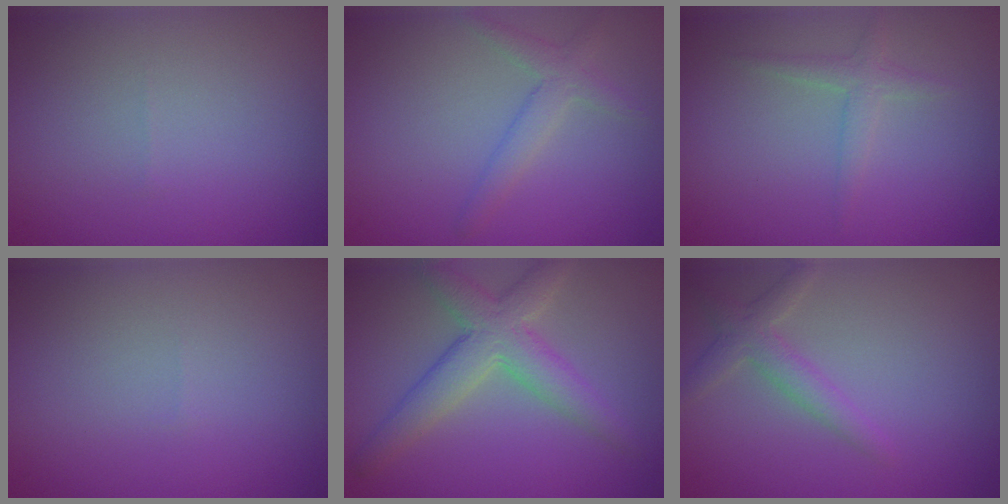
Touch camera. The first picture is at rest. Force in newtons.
{"total": 2.2, "press": 2.2, "slide": 0.1}
{"total": 1.6, "press": 1.6, "slide": 0.0}
{"total": 0.0}
{"total": 5.0, "press": 5.0, "slide": 0.3}
{"total": 2.3, "press": 2.3, "slide": 0.1}